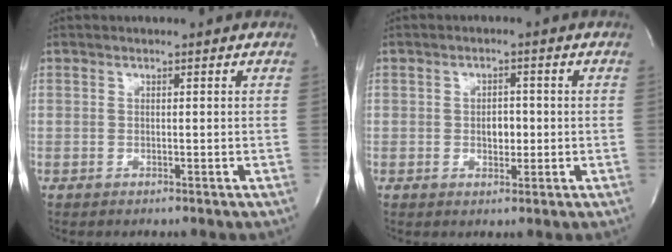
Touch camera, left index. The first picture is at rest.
{"total": 2.9, "force": [-0.3, 1.8, 2.3], "torque": [-0.033, 0.004, -0.002]}